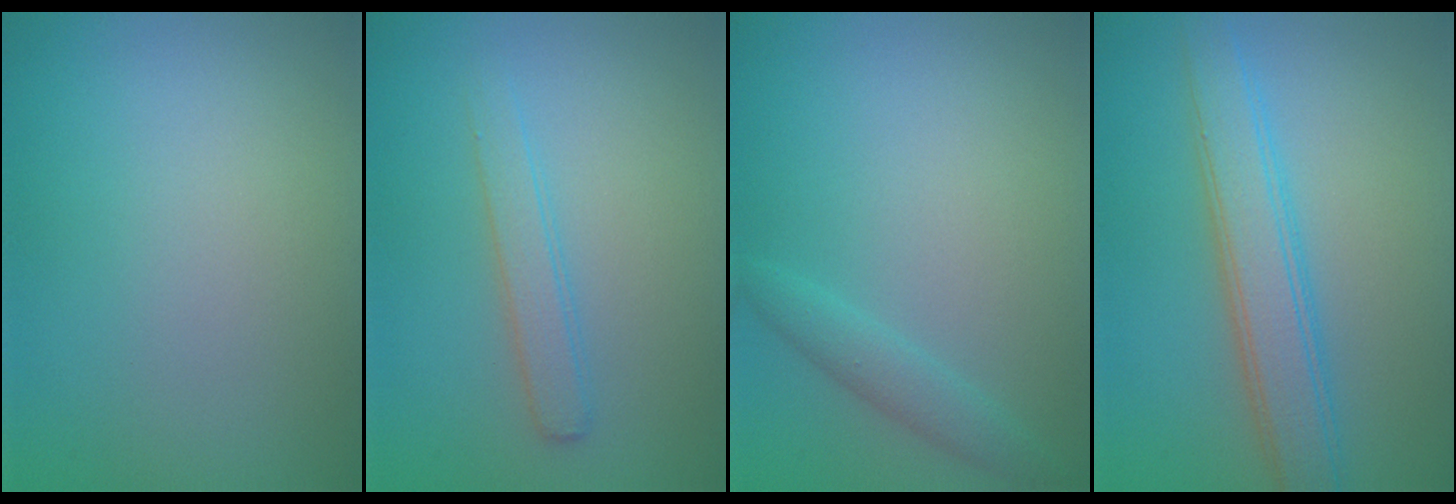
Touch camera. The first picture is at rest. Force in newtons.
{"total": 2.0, "press": 2.0, "slide": 0.0}
{"total": 1.8, "press": 1.8, "slide": 0.2}
{"total": 4.5, "press": 4.5, "slide": 0.2}